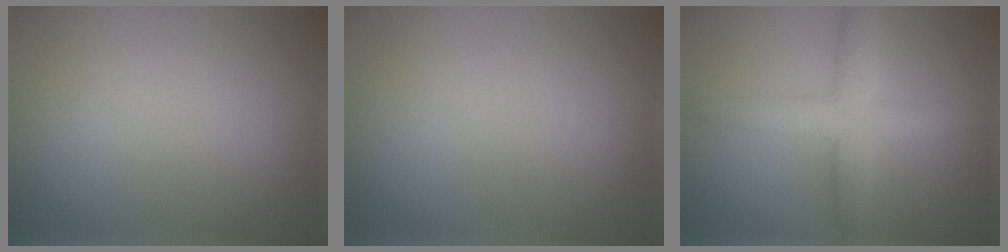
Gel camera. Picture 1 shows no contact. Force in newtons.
{"total": 0.0}
{"total": 5.0, "press": 5.0, "slide": 0.1}